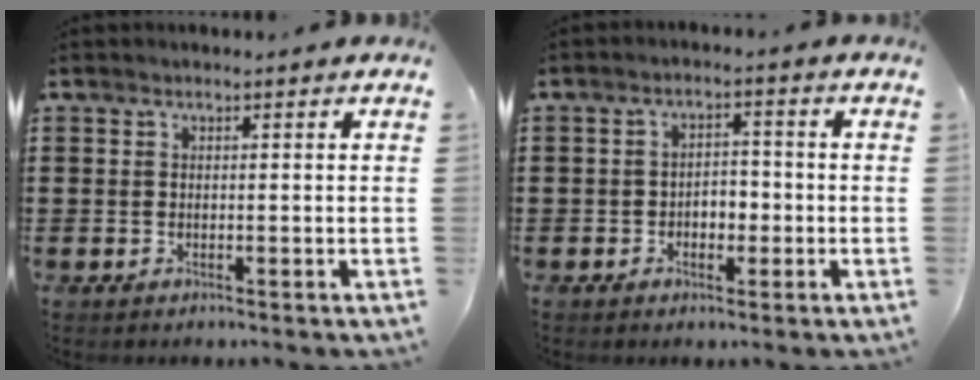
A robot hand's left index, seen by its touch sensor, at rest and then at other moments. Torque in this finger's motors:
{"motor_torque": [0.14, 0.08, 0.17, 0.04]}